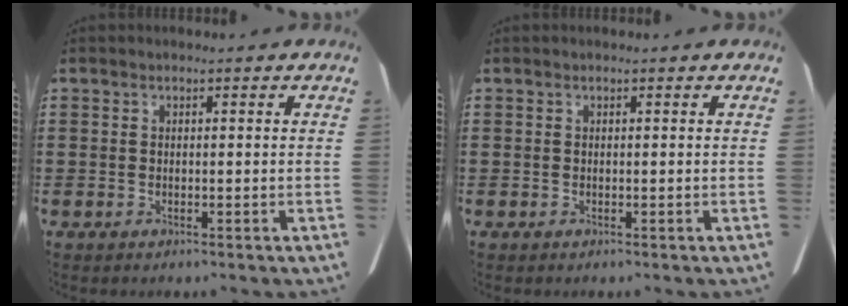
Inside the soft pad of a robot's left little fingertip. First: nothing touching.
{"total": 0.0}